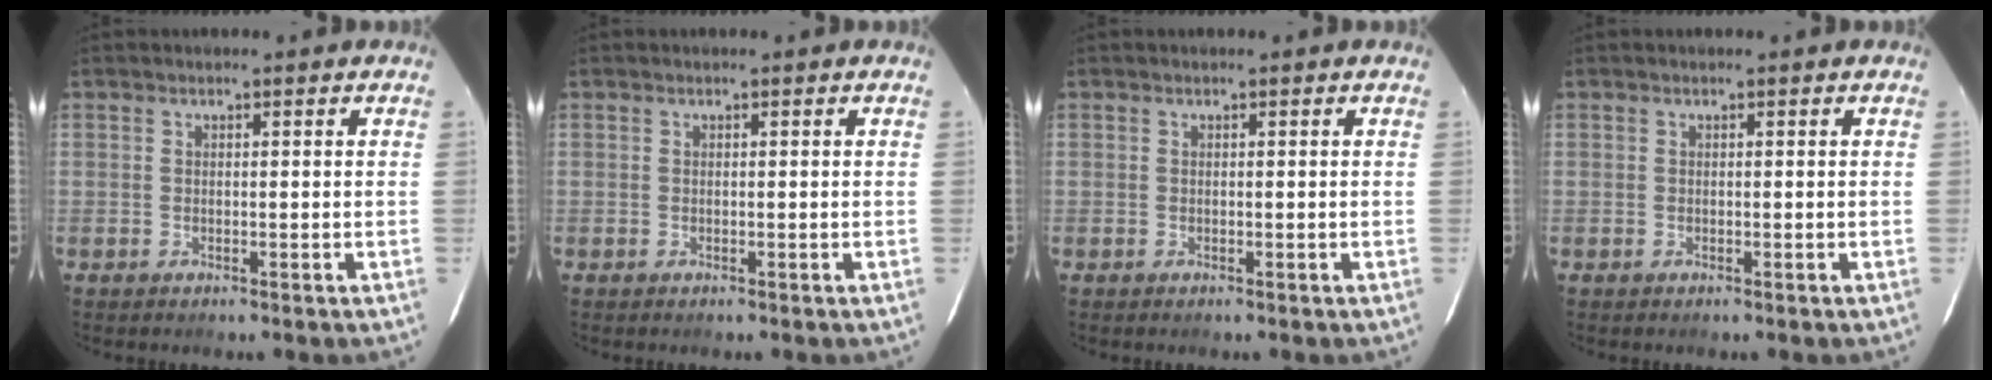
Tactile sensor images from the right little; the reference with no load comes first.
{"total": 0.0}
{"total": 0.0}
{"total": 0.0}